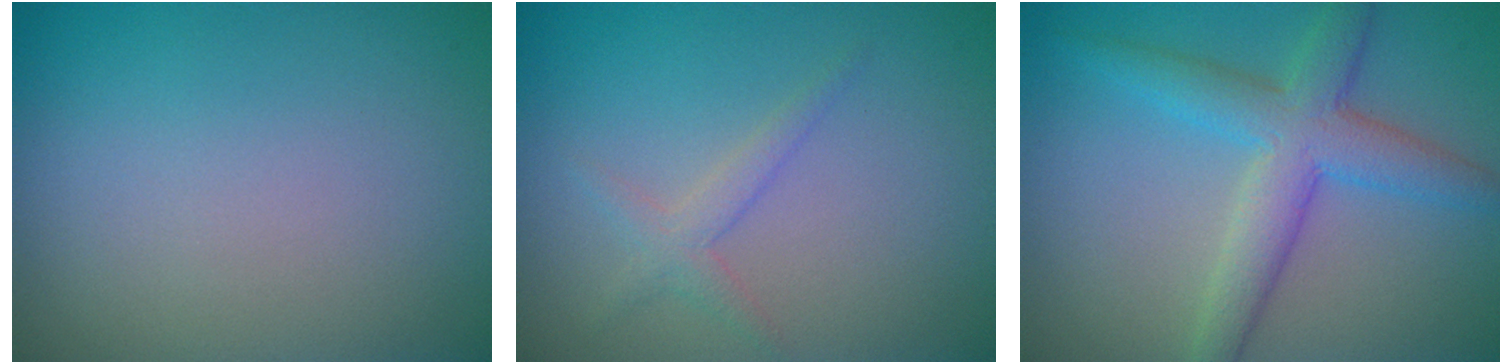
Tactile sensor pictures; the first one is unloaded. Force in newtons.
{"total": 1.3, "press": 1.3, "slide": 0.1}
{"total": 4.8, "press": 4.8, "slide": 0.2}